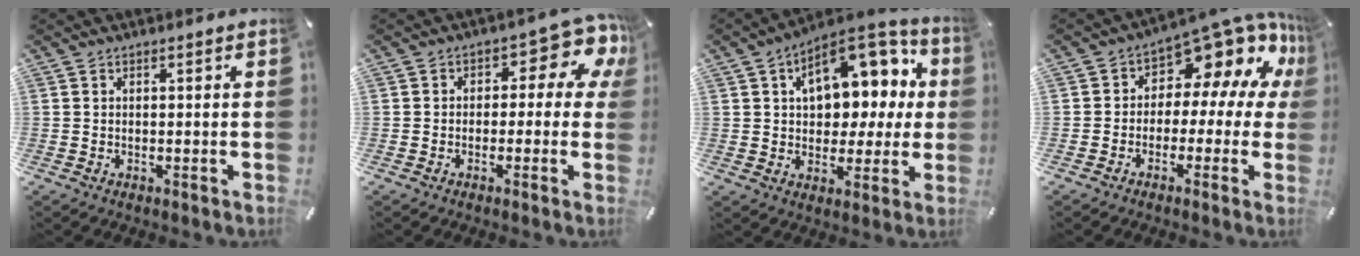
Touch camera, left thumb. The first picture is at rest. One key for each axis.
{"total": 9.3, "fx": 2.4, "fy": 5.1, "fz": 7.4, "tx": -0.087, "ty": -0.018, "tz": 0.040}
{"total": 15.6, "fx": 6.1, "fy": 10.0, "fz": 10.3, "tx": -0.144, "ty": -0.033, "tz": 0.110}
{"total": 11.2, "fx": 6.7, "fy": 6.3, "fz": 6.3, "tx": -0.100, "ty": -0.063, "tz": 0.115}